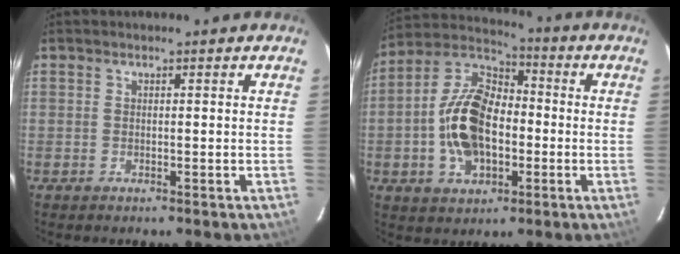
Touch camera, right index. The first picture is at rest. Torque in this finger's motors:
{"motor_torque": [1.47, -0.67, 0.79, 0.14]}